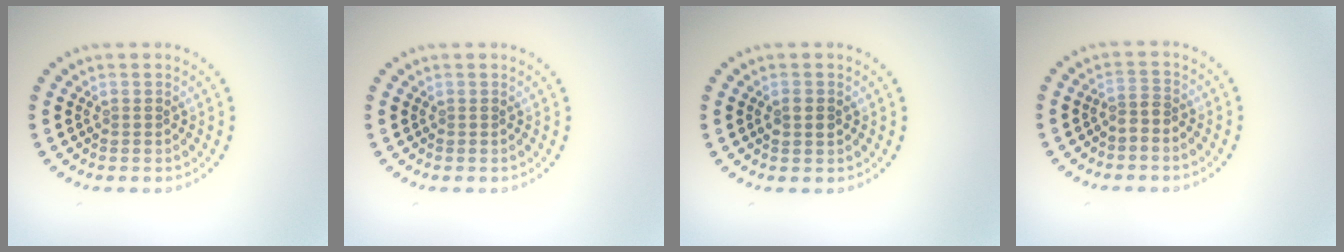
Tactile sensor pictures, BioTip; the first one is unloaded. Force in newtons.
{"total": 0.0}
{"total": 1.1, "press": 1.1, "slide": 0.1}
{"total": 1.1, "press": 0.6, "slide": 0.9}